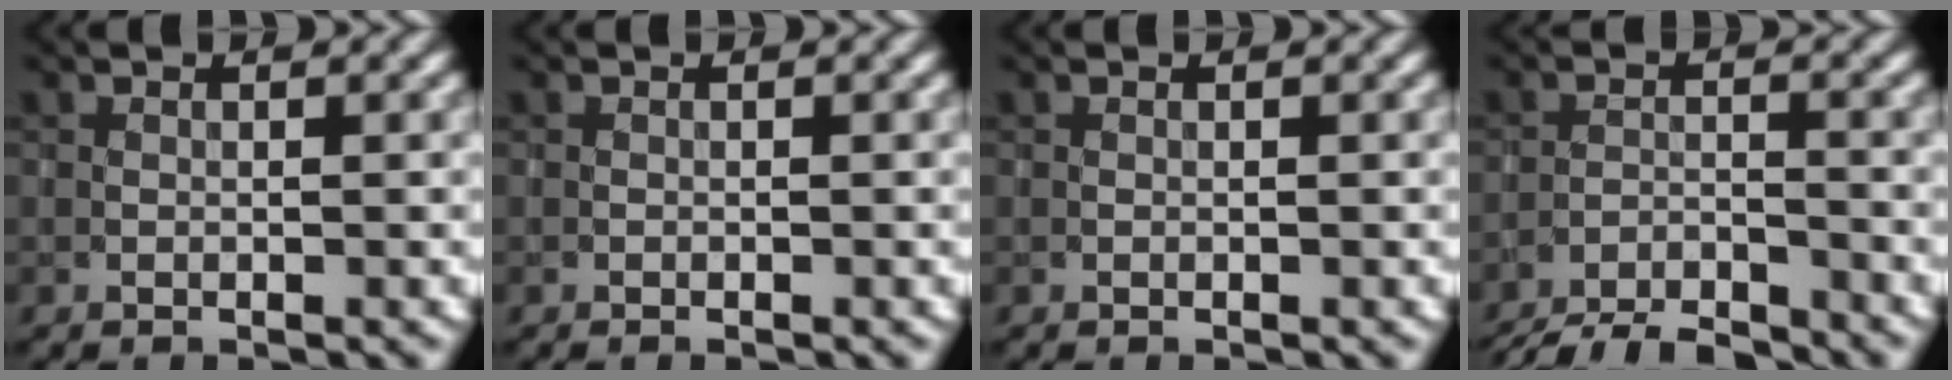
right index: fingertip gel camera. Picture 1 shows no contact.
{"total": 0.0}
{"total": 0.0}
{"total": 7.4, "force": [-7.1, 1.1, 1.7], "torque": [-0.031, -0.013, -0.115]}